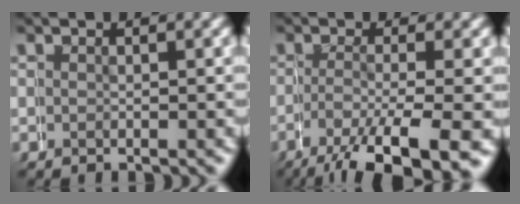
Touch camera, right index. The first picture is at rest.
{"total": 5.2, "force": [-3.3, 1.0, 3.9], "torque": [-0.081, -0.027, -0.039]}